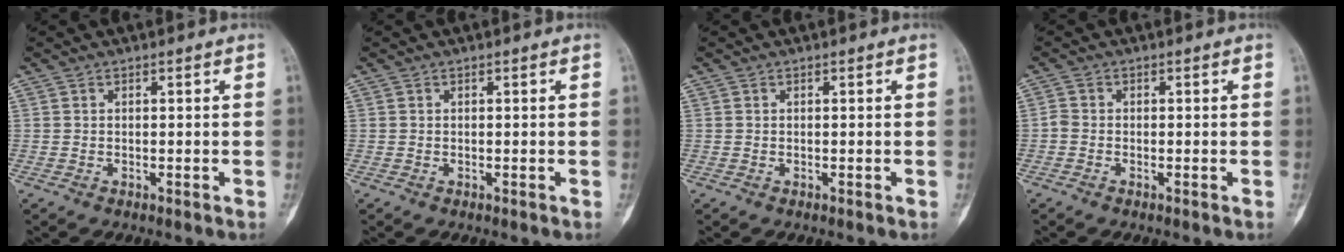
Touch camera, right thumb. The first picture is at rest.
{"total": 0.0}
{"total": 0.0}
{"total": 1.3, "force": [-0.5, 1.0, 0.8], "torque": [-0.016, 0.001, -0.015]}